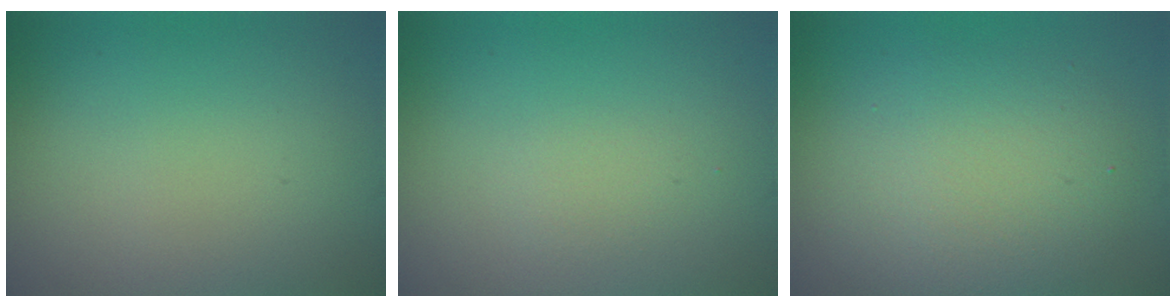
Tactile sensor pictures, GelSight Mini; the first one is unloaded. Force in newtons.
{"total": 0.7, "press": 0.7, "slide": 0.0}
{"total": 5.3, "press": 5.2, "slide": 0.5}